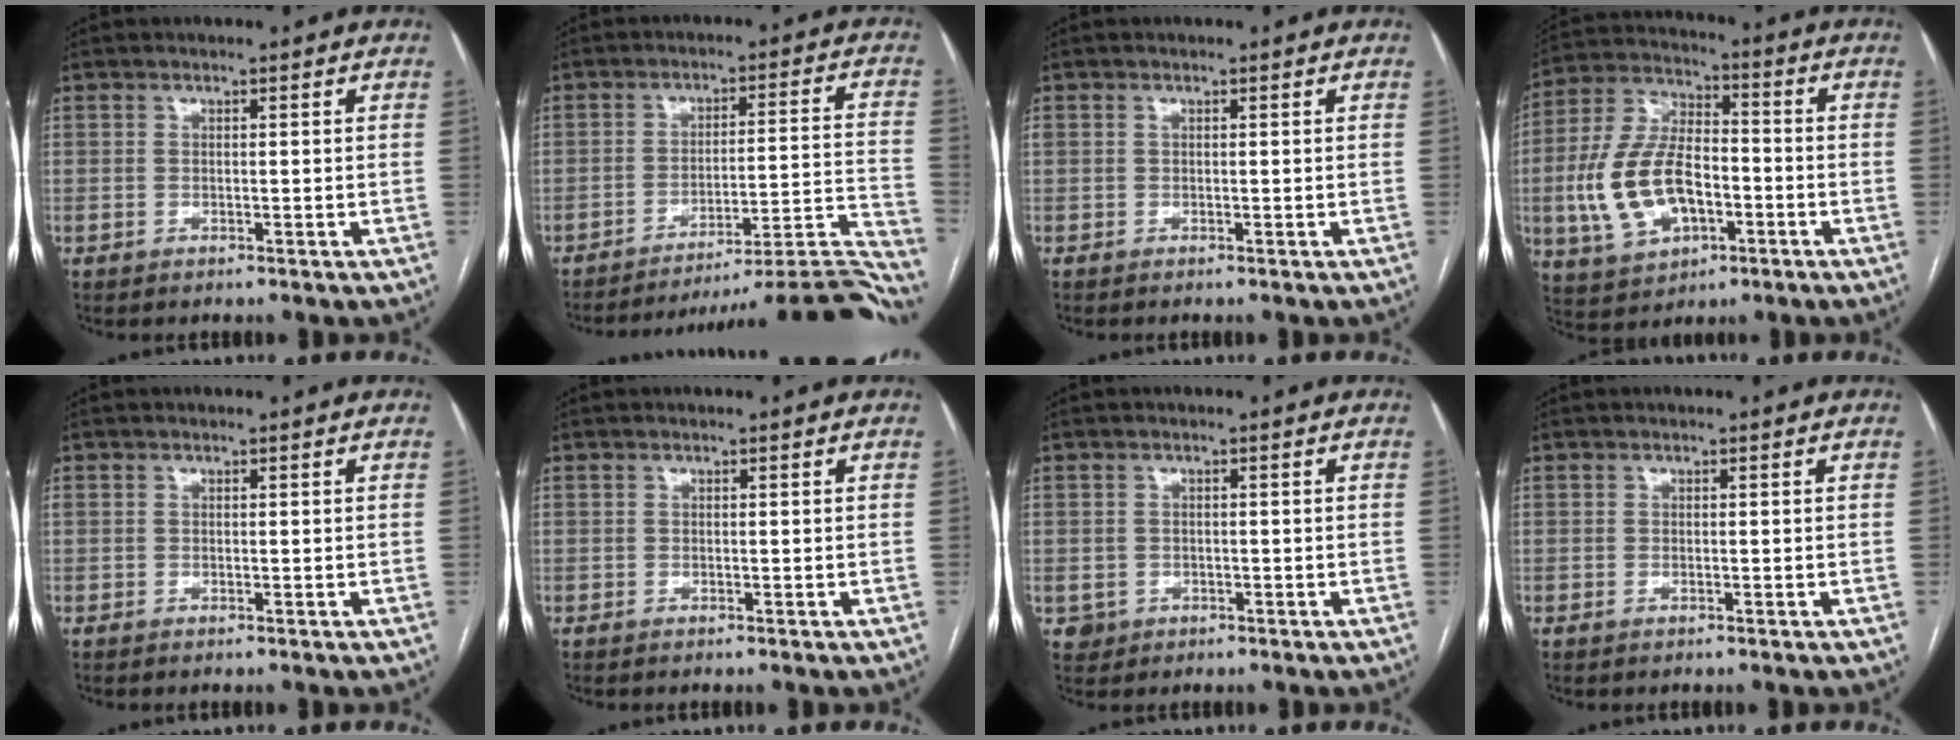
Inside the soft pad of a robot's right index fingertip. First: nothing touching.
{"total": 22.8, "force": [-22.0, -1.8, 5.7], "torque": [0.014, 0.013, -0.281]}
{"total": 1.0, "force": [0.4, 0.7, 0.6], "torque": [-0.019, 0.014, 0.010]}
{"total": 14.6, "force": [-3.5, 7.9, 11.8], "torque": [-0.260, 0.014, -0.057]}
{"total": 0.7, "force": [0.2, 0.6, 0.4], "torque": [-0.013, 0.015, 0.007]}
{"total": 0.0}
{"total": 2.3, "force": [-0.7, 2.2, 0.3], "torque": [0.001, 0.006, -0.004]}
{"total": 0.0}